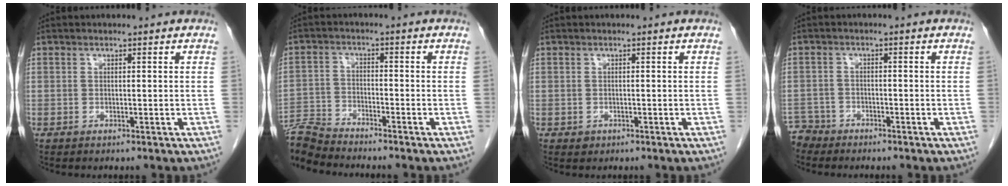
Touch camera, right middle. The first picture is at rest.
{"total": 7.3, "force": [-7.3, -0.1, 0.8], "torque": [-0.022, -0.004, -0.141]}
{"total": 0.7, "force": [-0.3, 0.6, 0.2], "torque": [-0.002, 0.002, -0.002]}
{"total": 3.6, "force": [-3.2, 1.3, -0.8], "torque": [0.015, -0.002, -0.065]}